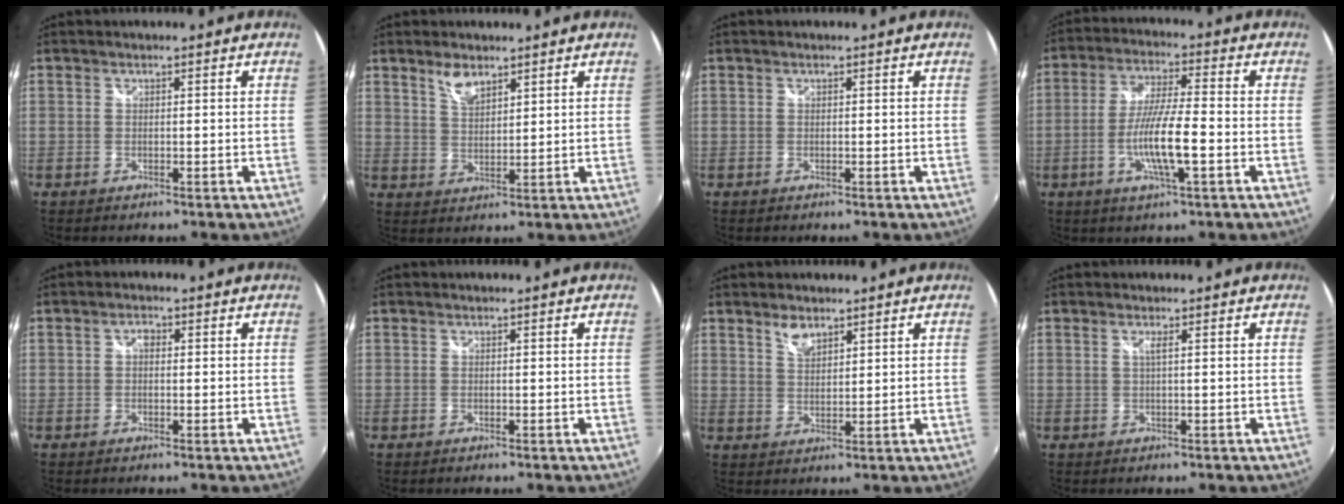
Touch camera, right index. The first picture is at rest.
{"total": 4.4, "force": [3.2, 1.7, 2.5], "torque": [-0.043, 0.000, 0.060]}
{"total": 0.0}
{"total": 10.1, "force": [-3.0, 1.0, 9.6], "torque": [-0.184, -0.007, -0.056]}
{"total": 1.4, "force": [0.1, 1.0, 1.1], "torque": [-0.018, 0.006, -0.002]}
{"total": 0.0}
{"total": 3.5, "force": [2.6, 1.5, 1.8], "torque": [-0.029, 0.000, 0.046]}
{"total": 0.9, "force": [0.3, -0.3, 0.8], "torque": [-0.016, 0.000, 0.005]}